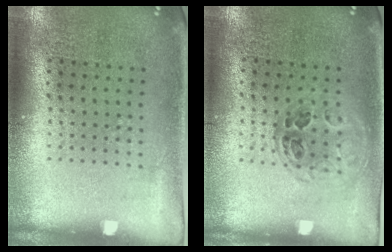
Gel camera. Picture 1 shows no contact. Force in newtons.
{"total": 1.0, "press": 1.0, "slide": 0.2}